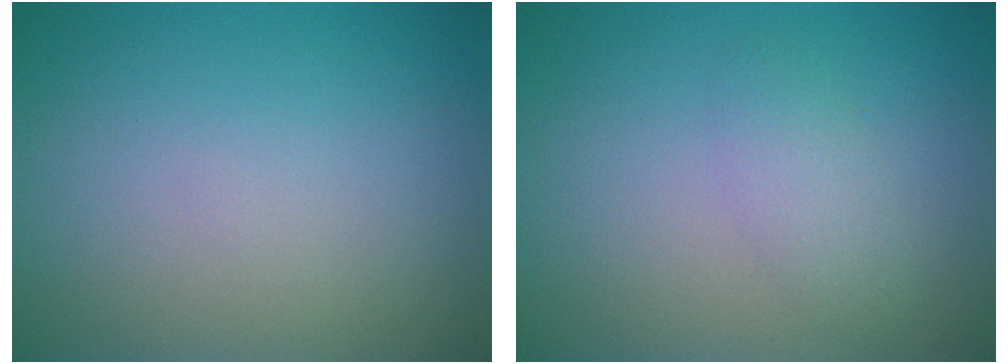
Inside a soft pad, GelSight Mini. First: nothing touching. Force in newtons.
{"total": 1.7, "press": 1.7, "slide": 0.1}